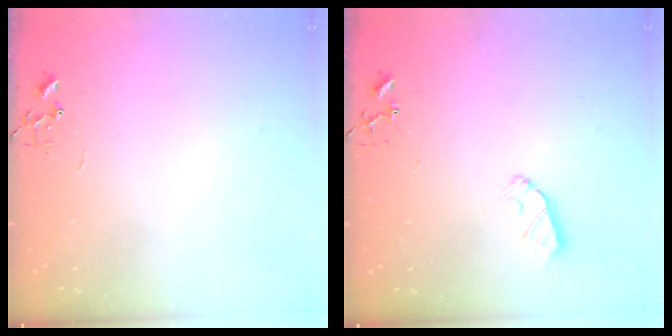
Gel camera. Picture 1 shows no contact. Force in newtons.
{"total": 5.5, "press": 5.4, "slide": 0.8}